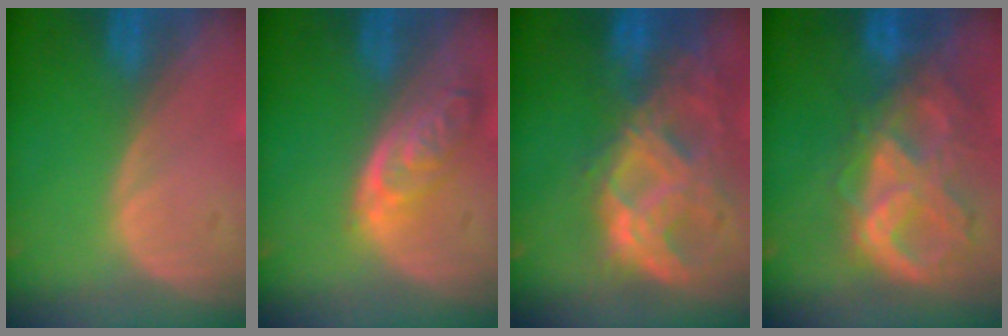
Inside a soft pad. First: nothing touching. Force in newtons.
{"total": 6.3, "press": 5.6, "slide": 2.8}
{"total": 11.3, "press": 9.5, "slide": 6.0}
{"total": 10.5, "press": 8.8, "slide": 5.7}